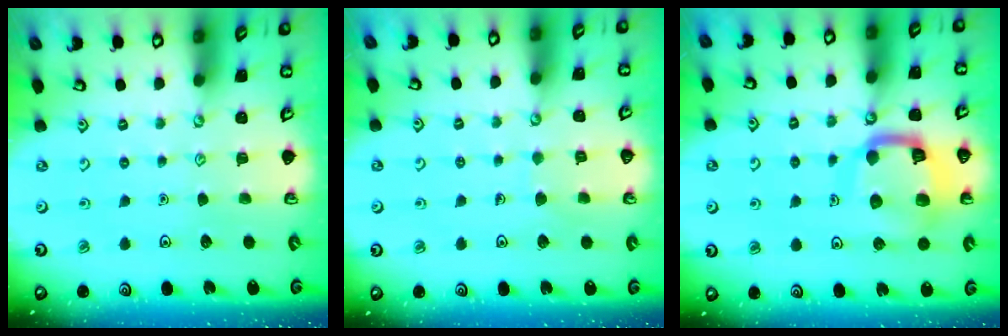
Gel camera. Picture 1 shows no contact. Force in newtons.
{"total": 5.2, "press": 5.2, "slide": 0.3}
{"total": 13.5, "press": 13.4, "slide": 1.3}